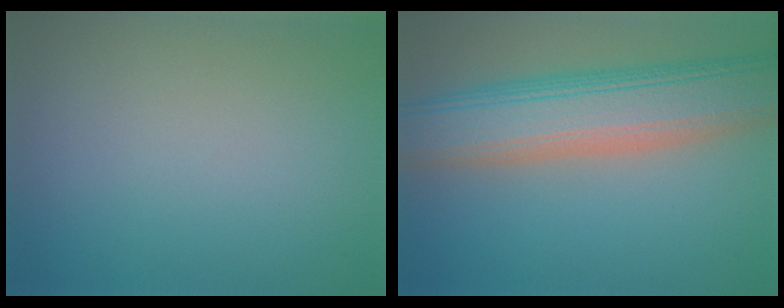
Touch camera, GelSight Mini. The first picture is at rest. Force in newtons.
{"total": 10.0, "press": 10.0, "slide": 0.5}